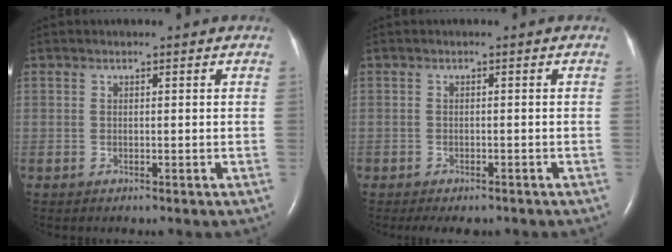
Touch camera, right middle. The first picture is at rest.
{"total": 3.9, "force": [-3.1, 1.7, 1.6], "torque": [-0.016, -0.003, -0.039]}